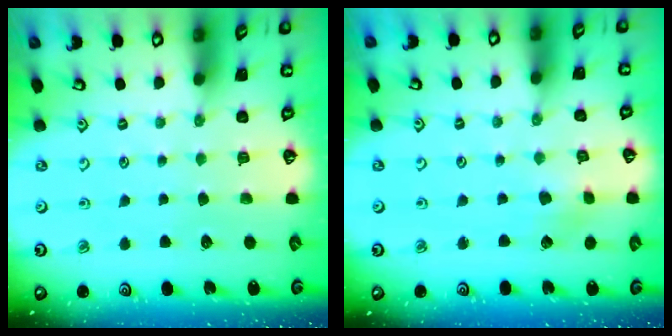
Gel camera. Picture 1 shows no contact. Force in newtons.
{"total": 2.6, "press": 2.6, "slide": 0.3}